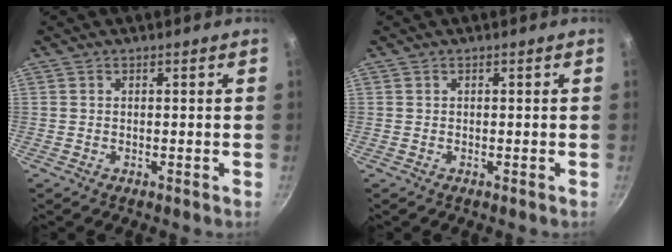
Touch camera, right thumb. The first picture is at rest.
{"total": 0.0}